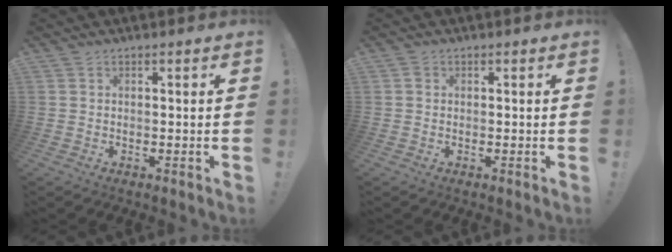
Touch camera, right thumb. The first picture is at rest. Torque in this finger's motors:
{"motor_torque": [0.26, 0.42, 0.26, -0.11, -0.05]}